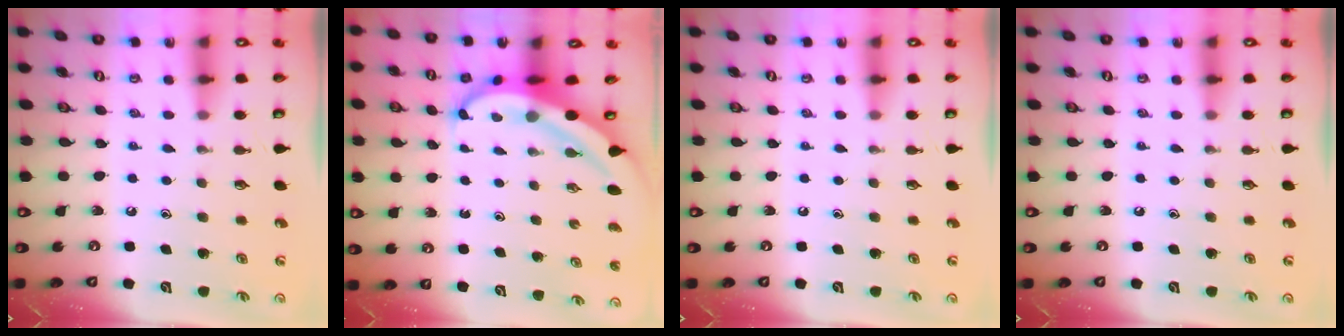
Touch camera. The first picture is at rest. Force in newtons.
{"total": 6.1, "press": 6.0, "slide": 1.5}
{"total": 0.0}
{"total": 0.0}